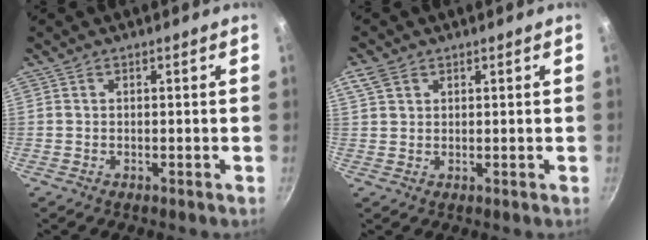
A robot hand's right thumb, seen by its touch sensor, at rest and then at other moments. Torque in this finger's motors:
{"motor_torque": [0.59, 0.97, 0.57, -0.05, 0.20]}